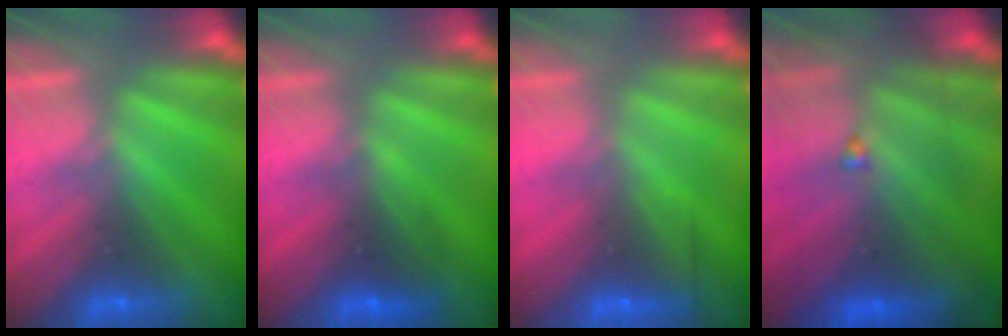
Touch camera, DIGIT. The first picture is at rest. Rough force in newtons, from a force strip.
{"total": 2.8}
{"total": 2.5}
{"total": 7.0}